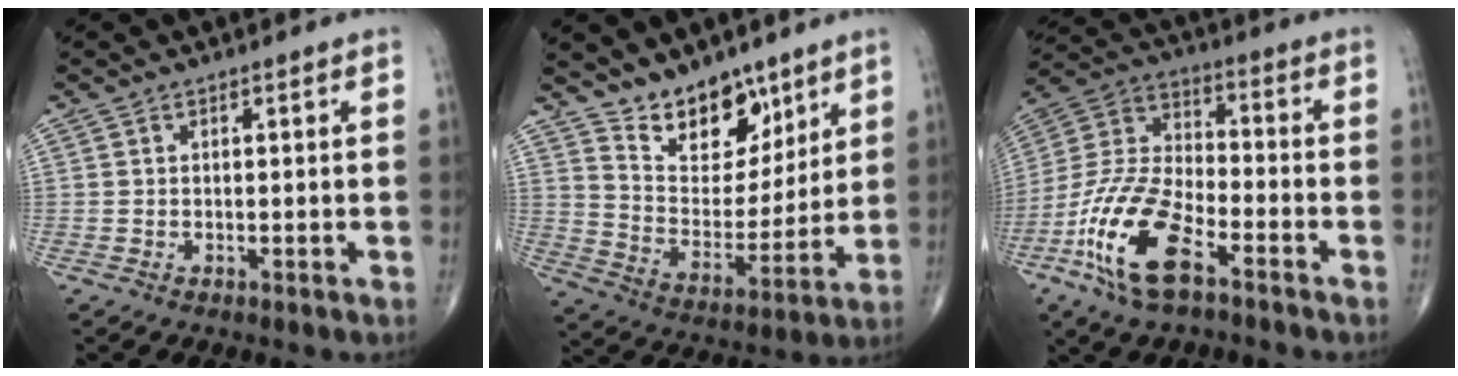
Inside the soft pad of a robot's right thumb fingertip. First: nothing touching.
{"total": 13.4, "force": [9.8, 7.1, 5.8], "torque": [-0.050, -0.078, 0.183]}
{"total": 16.9, "force": [-8.7, 6.9, 12.8], "torque": [-0.269, 0.038, -0.171]}